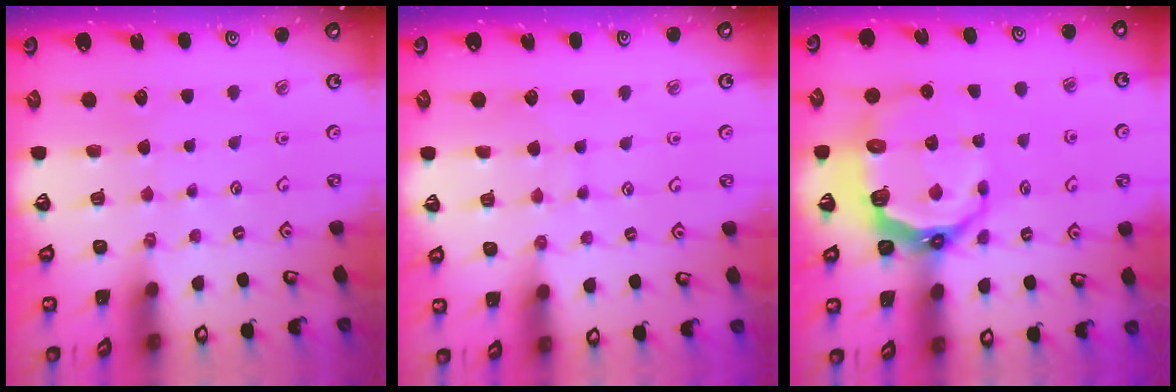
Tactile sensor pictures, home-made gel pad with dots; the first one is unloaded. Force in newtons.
{"total": 5.7, "press": 5.7, "slide": 0.6}
{"total": 11.4, "press": 10.1, "slide": 5.4}